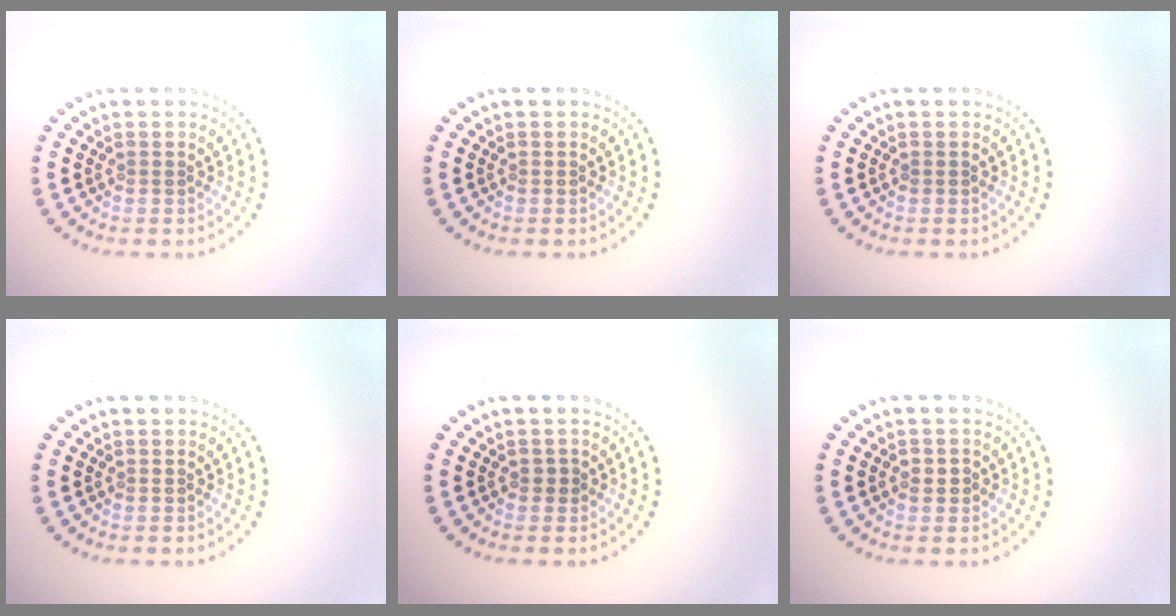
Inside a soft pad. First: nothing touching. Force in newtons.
{"total": 0.0}
{"total": 0.0}
{"total": 0.0}
{"total": 0.7, "press": 0.7, "slide": 0.1}
{"total": 1.0, "press": 1.0, "slide": 0.2}